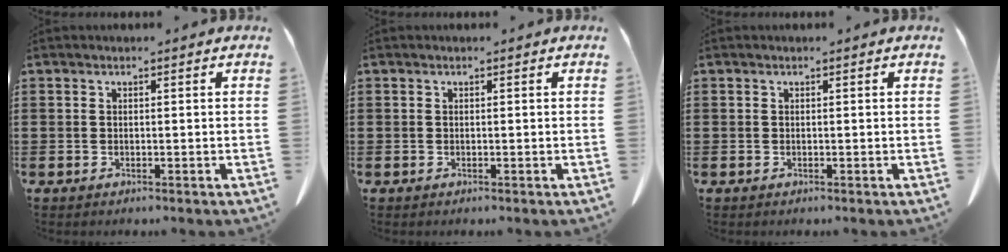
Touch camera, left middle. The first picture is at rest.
{"total": 0.0}
{"total": 0.0}